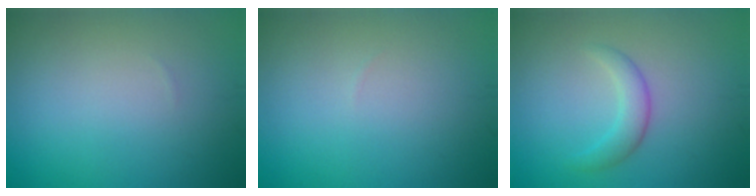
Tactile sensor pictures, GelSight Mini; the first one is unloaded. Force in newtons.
{"total": 0.0}
{"total": 2.2, "press": 2.2, "slide": 0.1}